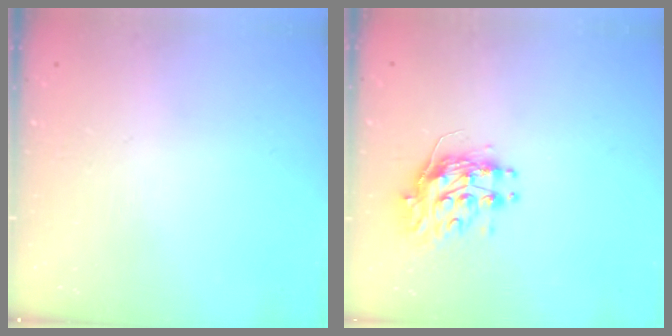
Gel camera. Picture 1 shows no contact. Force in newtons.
{"total": 9.6, "press": 9.6, "slide": 0.3}